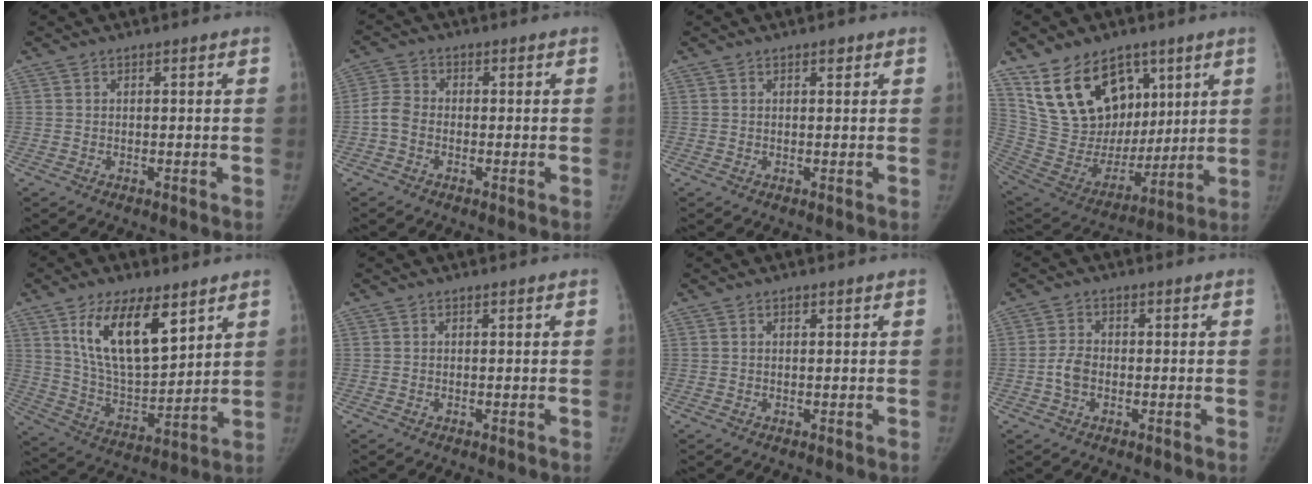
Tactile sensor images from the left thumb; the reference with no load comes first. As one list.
[{"total": 4.0, "force": [-1.2, 3.1, 2.4], "torque": [-0.044, 0.009, -0.033]}, {"total": 1.1, "force": [0.7, 0.5, 0.7], "torque": [-0.005, -0.001, 0.008]}, {"total": 21.8, "force": [11.3, 14.0, 12.3], "torque": [-0.175, -0.034, 0.223]}, {"total": 16.7, "force": [8.5, 7.5, 12.3], "torque": [-0.183, -0.045, 0.167]}, {"total": 0.0}, {"total": 0.5, "force": [0.3, 0.3, 0.3], "torque": [-0.004, -0.001, 0.004]}, {"total": 3.5, "force": [-0.9, 2.5, 2.3], "torque": [-0.044, 0.010, -0.021]}]